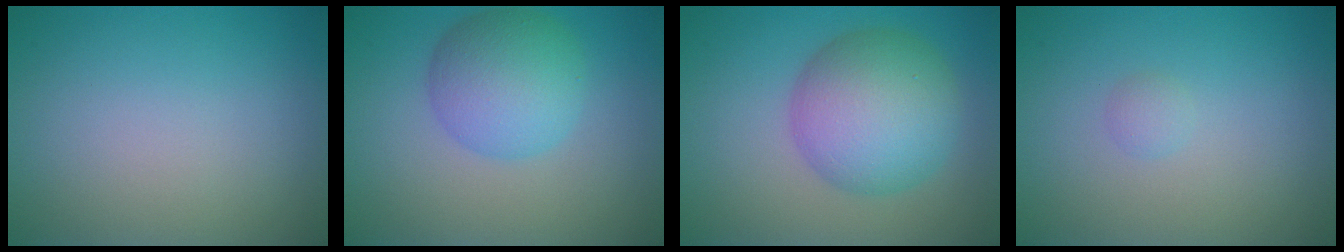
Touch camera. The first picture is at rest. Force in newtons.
{"total": 5.7, "press": 5.7, "slide": 0.0}
{"total": 8.1, "press": 8.1, "slide": 0.3}
{"total": 0.8, "press": 0.8, "slide": 0.1}